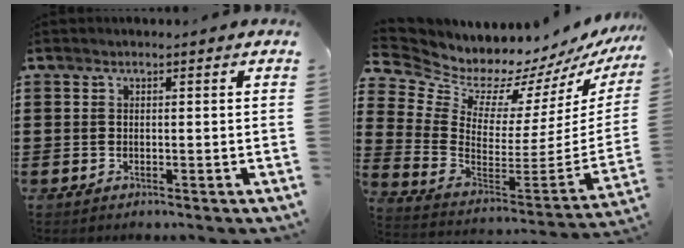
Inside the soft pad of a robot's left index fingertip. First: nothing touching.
{"total": 6.6, "force": [6.1, 2.5, -0.2], "torque": [-0.036, -0.069, 0.104]}